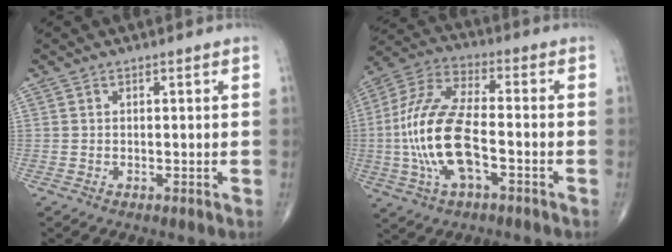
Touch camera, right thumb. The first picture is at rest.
{"total": 16.8, "force": [-3.2, 7.4, 14.7], "torque": [-0.317, 0.030, -0.063]}